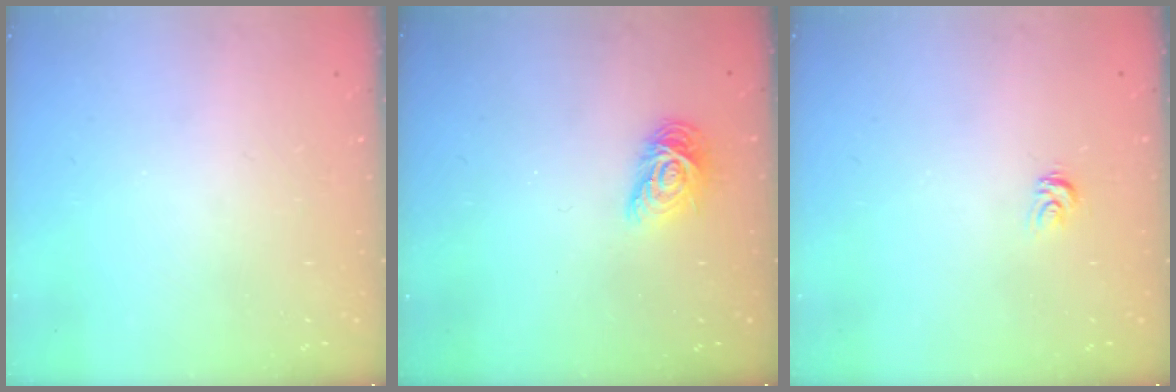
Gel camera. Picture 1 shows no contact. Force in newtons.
{"total": 9.7, "press": 9.7, "slide": 0.3}
{"total": 3.2, "press": 3.2, "slide": 0.1}